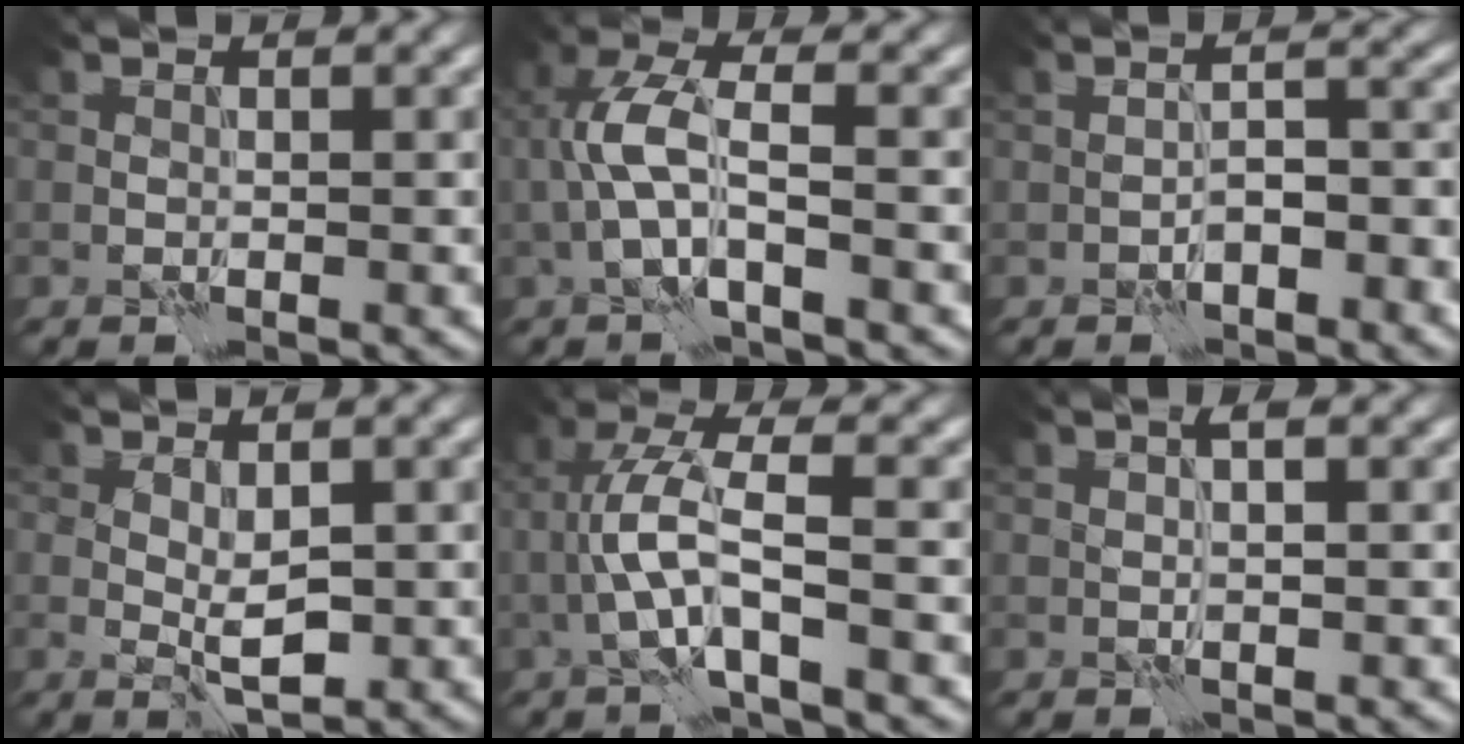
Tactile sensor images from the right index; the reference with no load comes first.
{"total": 4.8, "force": [-1.0, 1.5, 4.4], "torque": [-0.101, 0.014, -0.027]}
{"total": 2.9, "force": [-1.4, 1.2, 2.3], "torque": [-0.036, 0.009, -0.023]}
{"total": 2.2, "force": [0.4, 0.9, 2.0], "torque": [-0.039, -0.004, 0.013]}
{"total": 5.3, "force": [-1.5, 1.2, 5.0], "torque": [-0.106, 0.014, -0.035]}
{"total": 1.6, "force": [0.7, 0.4, 1.4], "torque": [-0.016, -0.006, 0.011]}